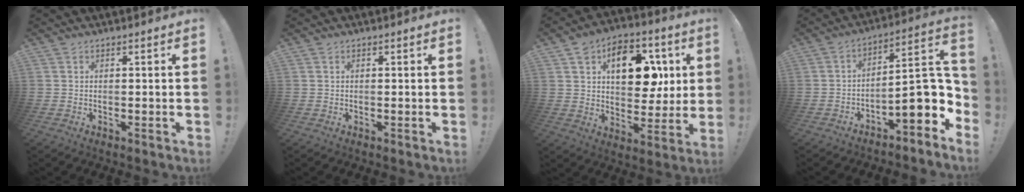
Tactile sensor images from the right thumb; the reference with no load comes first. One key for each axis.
{"total": 0.0}
{"total": 16.4, "fx": 5.8, "fy": 10.8, "fz": 10.9, "tx": -0.136, "ty": -0.015, "tz": 0.100}
{"total": 15.2, "fx": -3.1, "fy": 5.7, "fz": 13.8, "tx": -0.180, "ty": 0.002, "tz": -0.045}